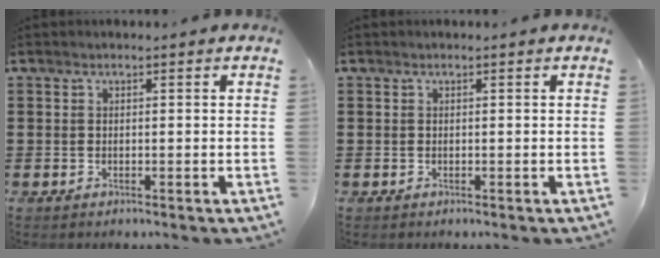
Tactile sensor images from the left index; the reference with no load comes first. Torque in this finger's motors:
{"motor_torque": [-0.01, 0.01, 0.00, 0.00]}